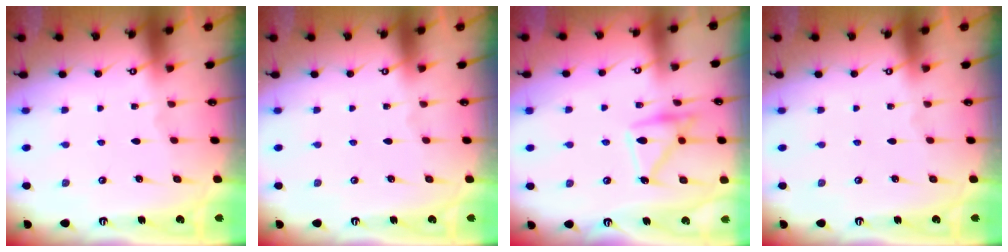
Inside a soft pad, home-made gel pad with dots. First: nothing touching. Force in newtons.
{"total": 0.0}
{"total": 16.4, "press": 16.4, "slide": 1.1}
{"total": 0.0}